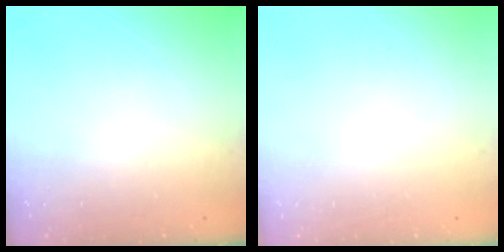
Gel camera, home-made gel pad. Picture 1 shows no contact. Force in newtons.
{"total": 0.0}